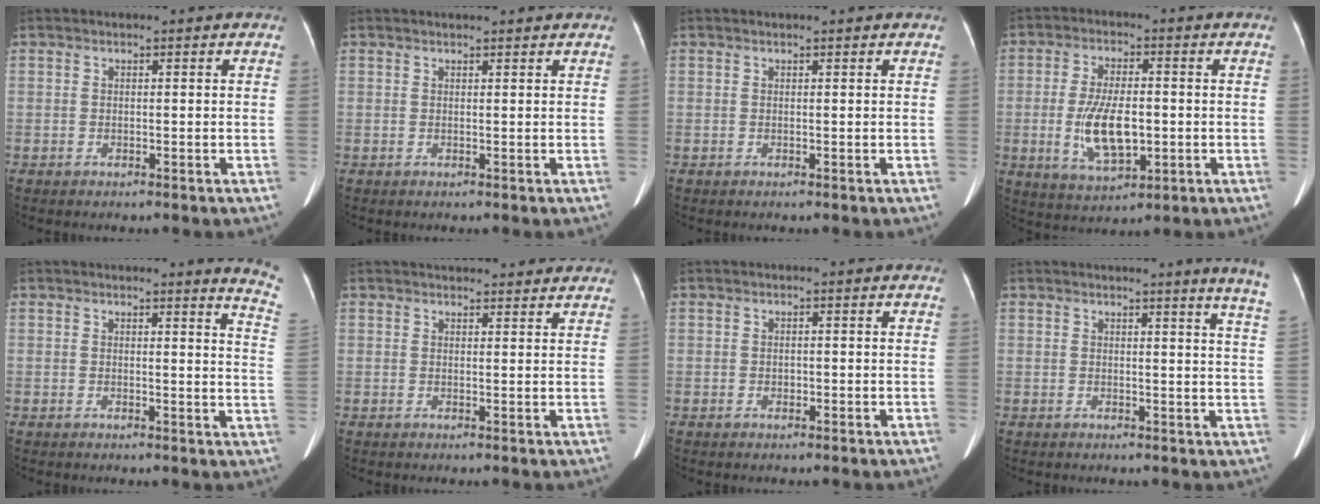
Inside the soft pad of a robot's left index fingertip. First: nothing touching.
{"total": 2.4, "force": [2.2, 0.2, 0.7], "torque": [-0.009, 0.014, 0.029]}
{"total": 0.6, "force": [0.5, 0.0, 0.2], "torque": [-0.004, 0.008, 0.009]}
{"total": 9.5, "force": [-1.4, 3.8, 8.5], "torque": [-0.174, -0.003, -0.017]}
{"total": 6.8, "force": [6.4, -0.7, 2.2], "torque": [-0.020, -0.068, 0.038]}
{"total": 7.6, "force": [6.9, 1.8, 2.4], "torque": [-0.026, 0.019, 0.081]}
{"total": 0.8, "force": [-0.2, 0.6, 0.5], "torque": [-0.008, 0.001, -0.003]}
{"total": 7.9, "force": [6.8, -1.3, 3.8], "torque": [-0.037, -0.051, 0.047]}